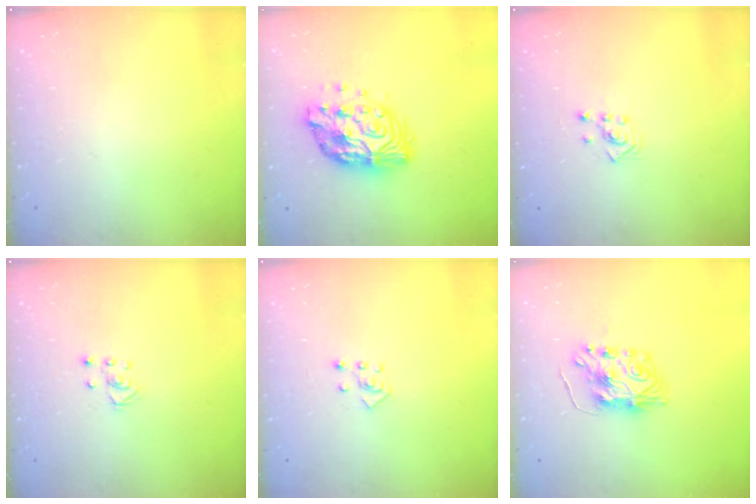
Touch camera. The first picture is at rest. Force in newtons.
{"total": 14.0, "press": 13.9, "slide": 1.1}
{"total": 2.5, "press": 2.4, "slide": 0.8}
{"total": 2.5, "press": 2.5, "slide": 0.2}
{"total": 4.7, "press": 4.6, "slide": 0.6}
{"total": 7.8, "press": 7.8, "slide": 0.2}